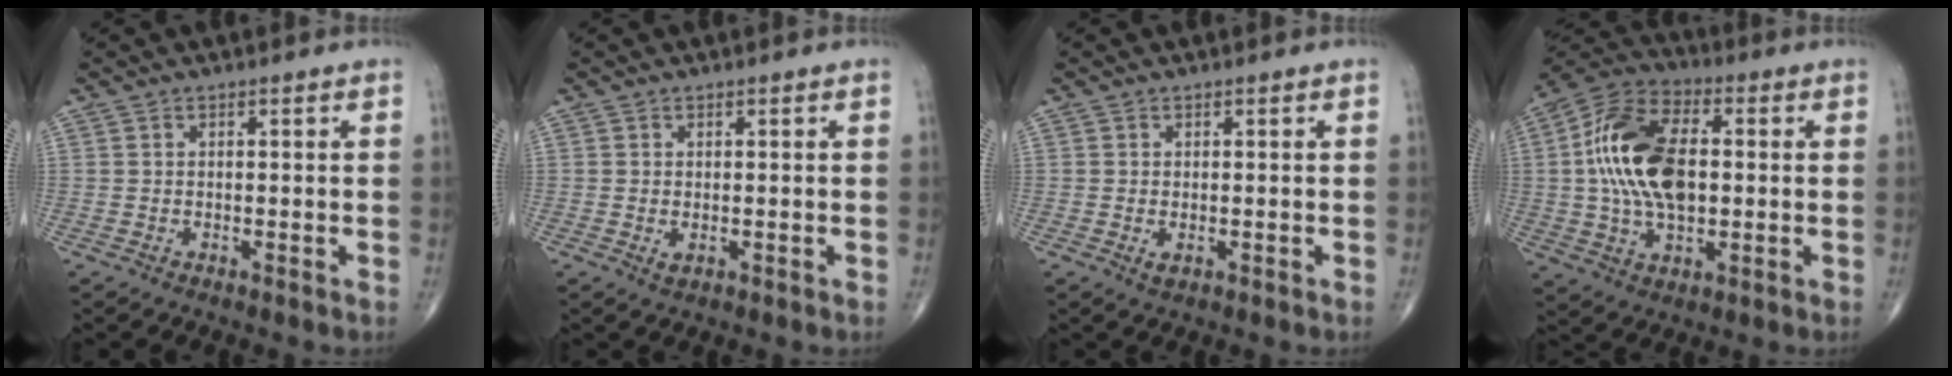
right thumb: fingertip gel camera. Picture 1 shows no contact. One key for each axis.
{"total": 1.1, "fx": -0.1, "fy": 0.6, "fz": 0.9, "tx": -0.014, "ty": -0.004, "tz": 0.000}
{"total": 1.2, "fx": -0.2, "fy": 0.7, "fz": 1.0, "tx": -0.016, "ty": -0.004, "tz": -0.001}
{"total": 18.1, "fx": 1.1, "fy": 10.2, "fz": 14.9, "tx": -0.282, "ty": 0.017, "tz": 0.017}